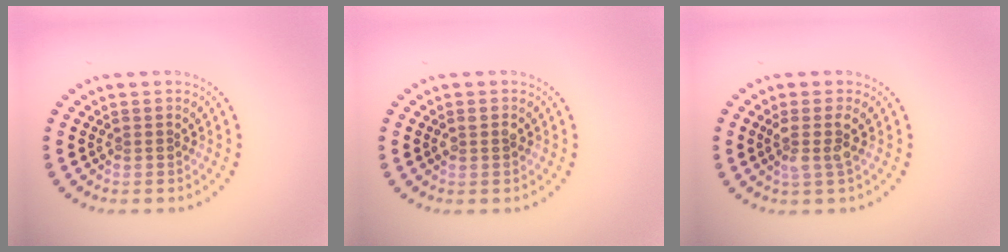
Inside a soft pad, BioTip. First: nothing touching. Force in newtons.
{"total": 1.1, "press": 1.1, "slide": 0.2}
{"total": 2.0, "press": 1.6, "slide": 1.2}